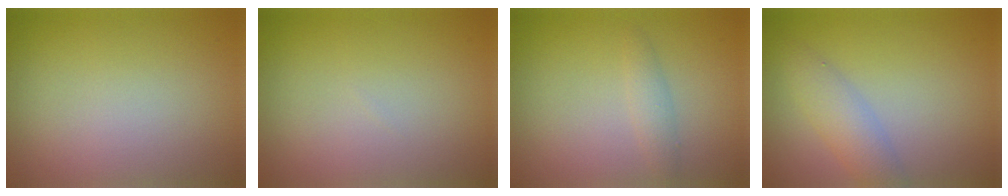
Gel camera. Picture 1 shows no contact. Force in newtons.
{"total": 0.0}
{"total": 1.4, "press": 1.4, "slide": 0.0}
{"total": 3.0, "press": 3.0, "slide": 0.1}